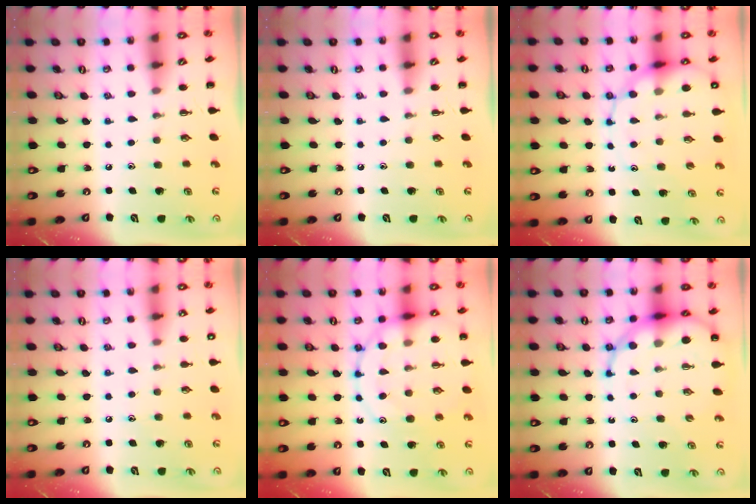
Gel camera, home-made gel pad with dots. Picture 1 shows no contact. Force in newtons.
{"total": 0.0}
{"total": 12.8, "press": 12.5, "slide": 3.0}
{"total": 6.2, "press": 6.0, "slide": 1.6}
{"total": 15.9, "press": 15.8, "slide": 1.8}
{"total": 11.6, "press": 11.3, "slide": 2.7}